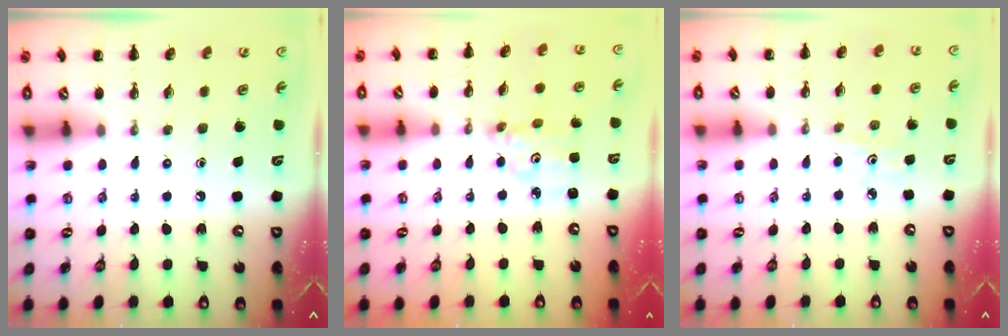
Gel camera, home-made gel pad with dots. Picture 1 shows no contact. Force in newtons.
{"total": 2.7, "press": 2.7, "slide": 0.3}
{"total": 2.2, "press": 2.1, "slide": 0.7}